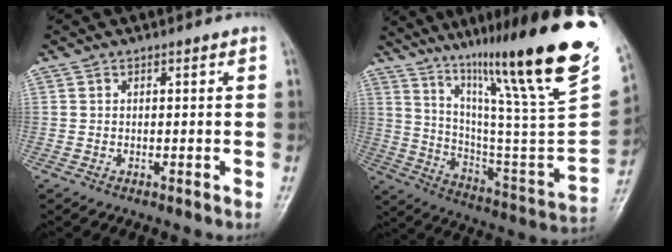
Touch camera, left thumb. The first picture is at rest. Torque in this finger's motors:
{"motor_torque": [0.73, 0.21, 1.48, -1.29, 0.51]}